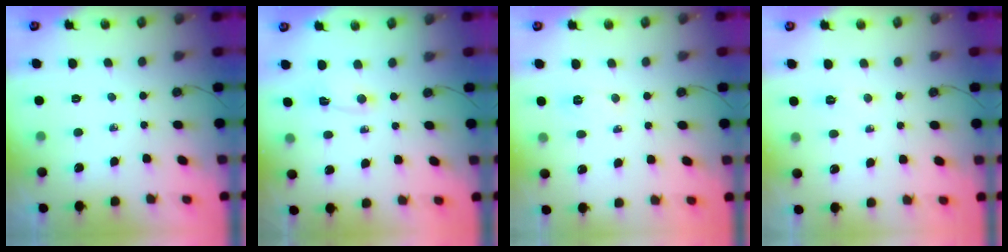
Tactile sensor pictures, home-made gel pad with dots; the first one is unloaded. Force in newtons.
{"total": 1.4, "press": 1.4, "slide": 0.3}
{"total": 5.9, "press": 5.8, "slide": 0.8}
{"total": 3.6, "press": 3.6, "slide": 0.5}